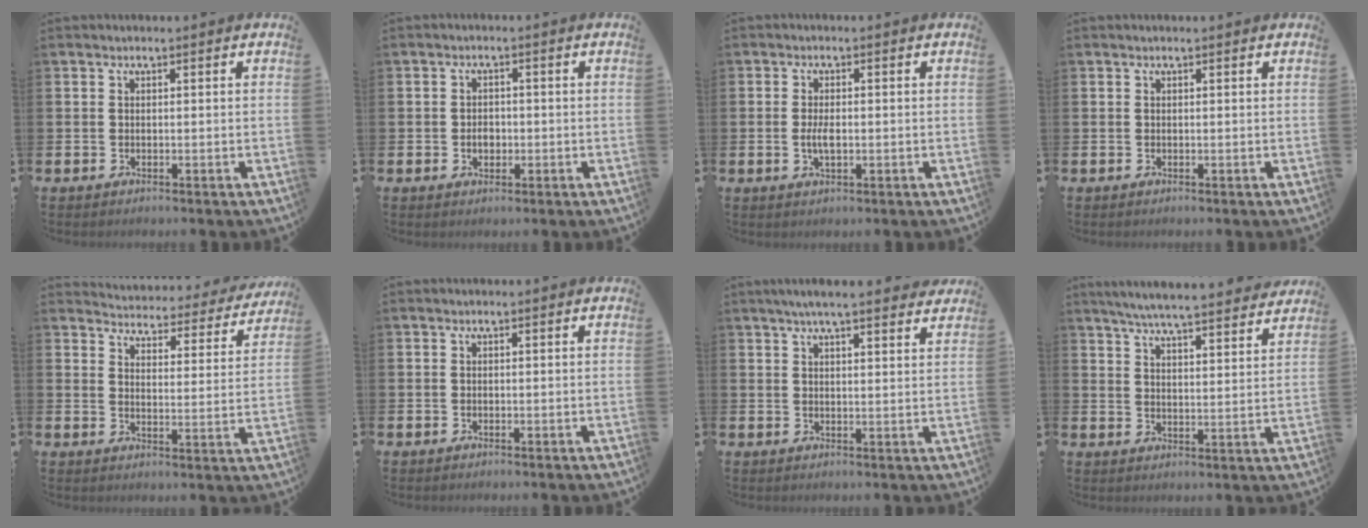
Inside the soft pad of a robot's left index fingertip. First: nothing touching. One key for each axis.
{"total": 2.2, "fx": -0.4, "fy": 1.7, "fz": 1.3, "tx": -0.009, "ty": -0.001, "tz": -0.014}
{"total": 2.6, "fx": -0.2, "fy": 1.1, "fz": 2.3, "tx": -0.035, "ty": -0.002, "tz": -0.006}
{"total": 0.0}
{"total": 4.0, "fx": 3.9, "fy": 0.6, "fz": 0.4, "tx": -0.025, "ty": -0.038, "tz": 0.062}
{"total": 0.0}
{"total": 4.9, "fx": 4.4, "fy": 0.3, "fz": 2.0, "tx": -0.041, "ty": -0.015, "tz": 0.077}
{"total": 6.0, "fx": 5.9, "fy": 0.1, "fz": 1.5, "tx": -0.048, "ty": -0.039, "tz": 0.102}